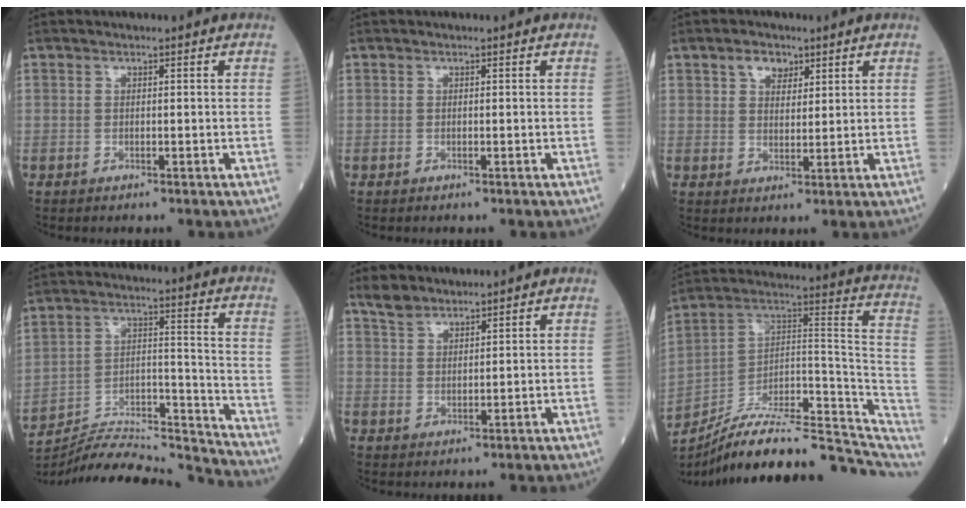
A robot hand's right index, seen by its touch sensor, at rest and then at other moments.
{"total": 0.0}
{"total": 3.7, "force": [2.2, 2.4, 1.9], "torque": [-0.034, 0.008, 0.039]}
{"total": 18.8, "force": [-18.6, -0.2, 2.9], "torque": [-0.057, 0.031, -0.291]}
{"total": 3.5, "force": [3.2, 1.0, 0.8], "torque": [-0.021, 0.010, 0.065]}
{"total": 22.5, "force": [-19.3, 5.3, 10.2], "torque": [-0.116, 0.051, -0.295]}